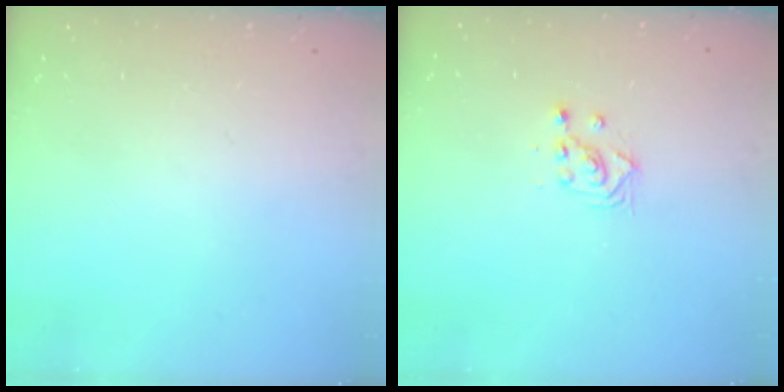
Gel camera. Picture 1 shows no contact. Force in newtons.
{"total": 2.3, "press": 2.3, "slide": 0.2}